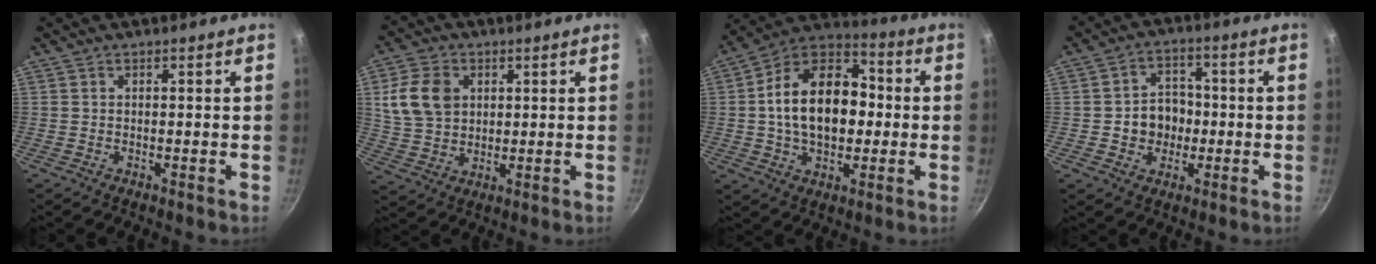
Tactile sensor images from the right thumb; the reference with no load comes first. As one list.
[{"total": 10.6, "force": [2.8, 8.0, 6.4], "torque": [-0.103, -0.002, 0.057]}, {"total": 19.7, "force": [0.3, 13.1, 14.7], "torque": [-0.213, 0.038, -0.009]}, {"total": 8.0, "force": [-0.9, 6.8, 4.2], "torque": [-0.028, 0.016, -0.018]}]